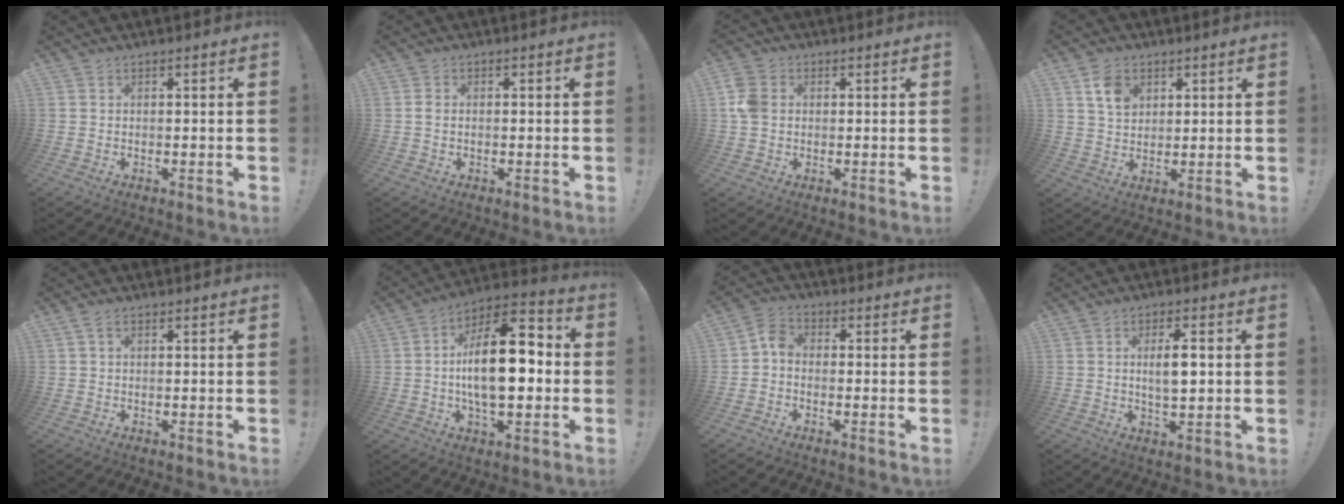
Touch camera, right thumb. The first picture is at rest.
{"total": 1.4, "force": [-0.1, 0.9, 1.0], "torque": [-0.018, 0.005, -0.001]}
{"total": 6.9, "force": [0.7, 5.4, 4.1], "torque": [-0.087, 0.009, 0.016]}
{"total": 7.7, "force": [3.8, 5.7, 3.5], "torque": [-0.046, -0.012, 0.071]}
{"total": 1.6, "force": [0.6, 0.8, 1.2], "torque": [-0.016, 0.000, 0.009]}
{"total": 19.8, "force": [-0.8, 9.5, 17.4], "torque": [-0.283, 0.007, -0.019]}
{"total": 4.7, "force": [-1.3, 3.3, 3.1], "torque": [-0.060, 0.018, -0.022]}
{"total": 6.1, "force": [0.9, 2.2, 5.7], "torque": [-0.091, -0.006, 0.008]}